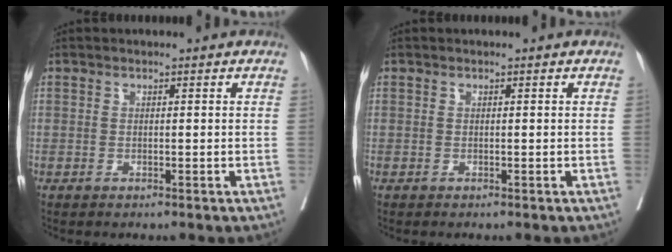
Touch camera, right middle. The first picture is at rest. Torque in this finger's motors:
{"motor_torque": [0.98, -0.37, 0.22, 0.08]}